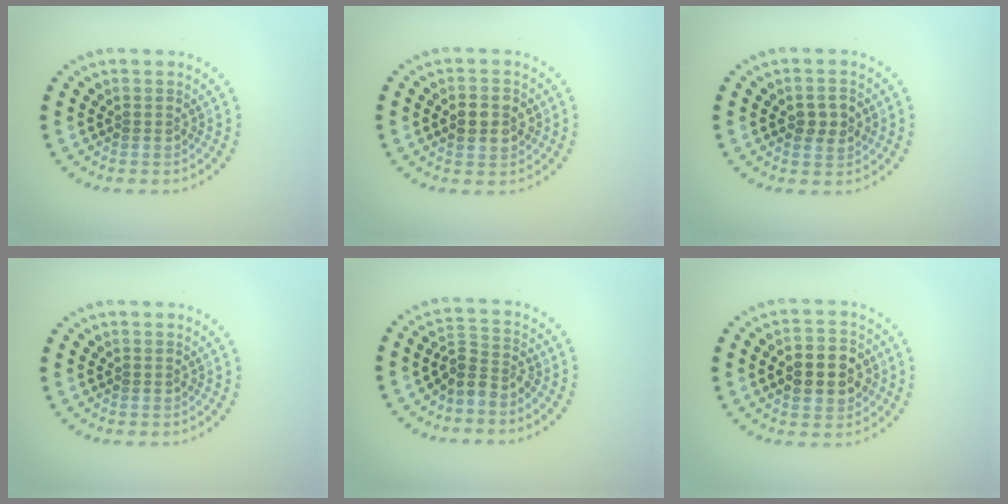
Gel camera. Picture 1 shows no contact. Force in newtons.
{"total": 2.8, "press": 2.8, "slide": 0.1}
{"total": 2.4, "press": 2.4, "slide": 0.1}
{"total": 0.0}
{"total": 2.6, "press": 2.0, "slide": 1.7}
{"total": 5.2, "press": 5.2, "slide": 0.5}